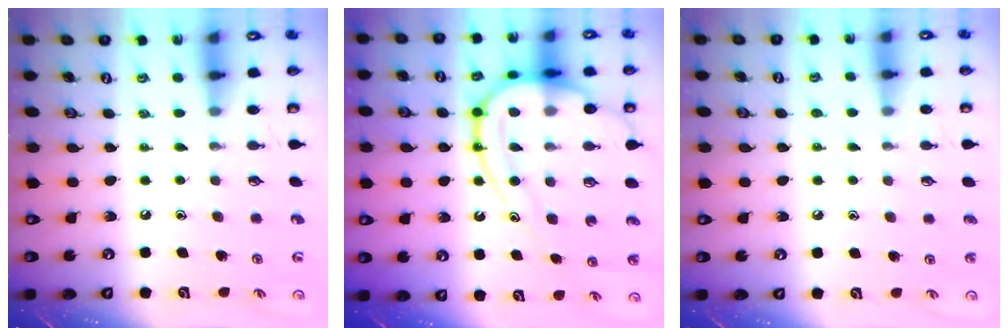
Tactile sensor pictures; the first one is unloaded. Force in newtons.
{"total": 18.6, "press": 18.5, "slide": 1.9}
{"total": 4.1, "press": 4.1, "slide": 0.5}